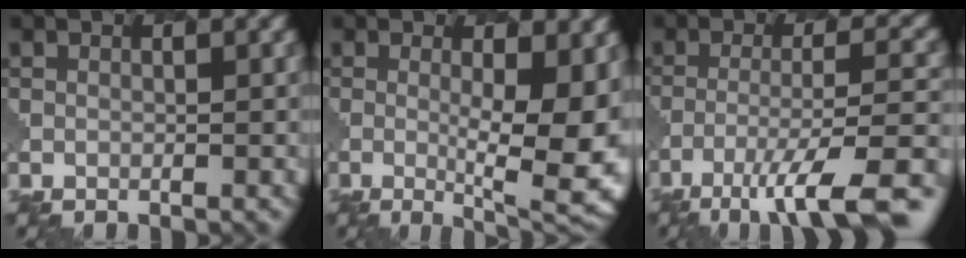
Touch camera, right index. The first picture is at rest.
{"total": 9.5, "force": [-0.1, 2.7, 9.1], "torque": [-0.115, -0.013, 0.002]}
{"total": 9.6, "force": [-6.0, 2.0, 7.3], "torque": [-0.123, 0.001, -0.094]}